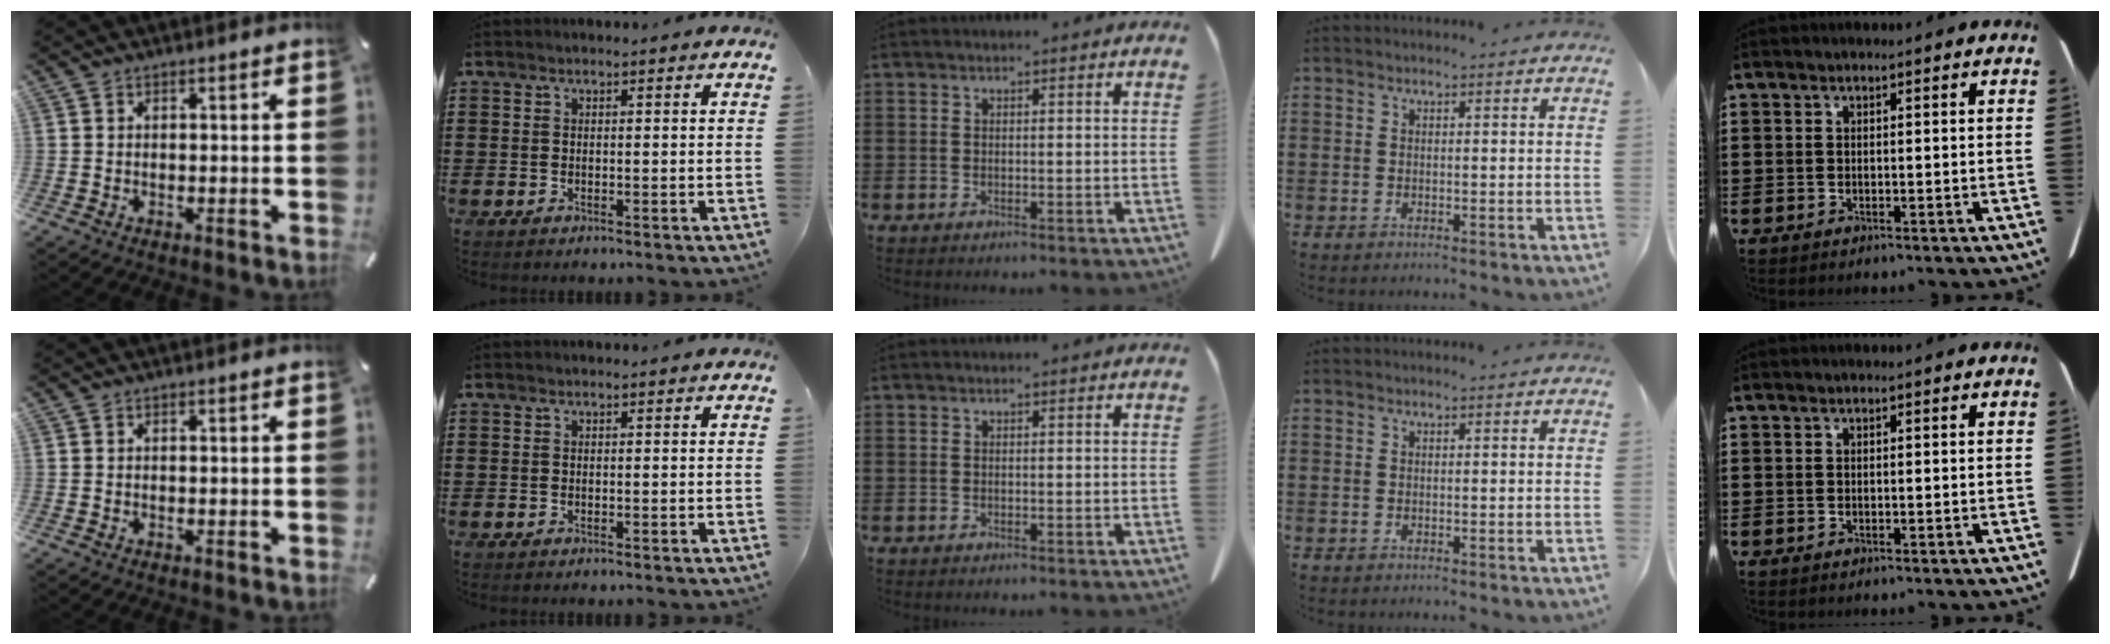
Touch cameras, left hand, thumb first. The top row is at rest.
{}